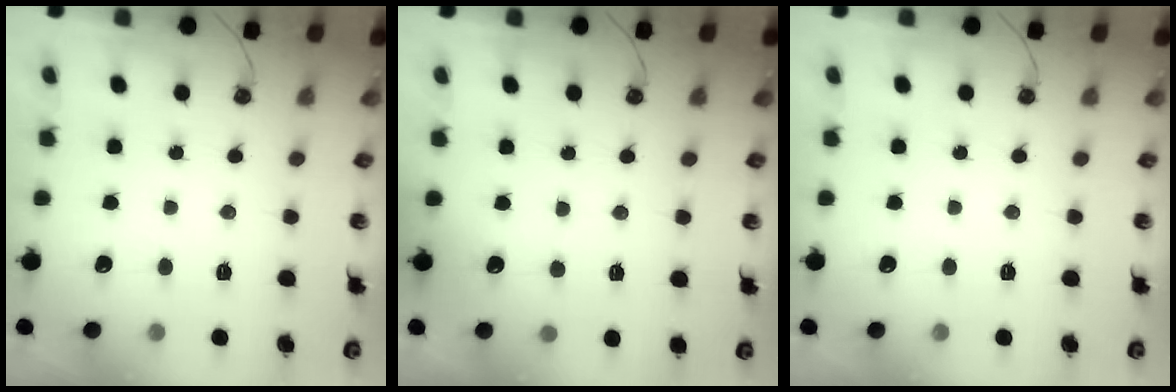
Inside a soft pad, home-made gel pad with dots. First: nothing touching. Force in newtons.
{"total": 2.8, "press": 2.6, "slide": 1.1}
{"total": 0.0}